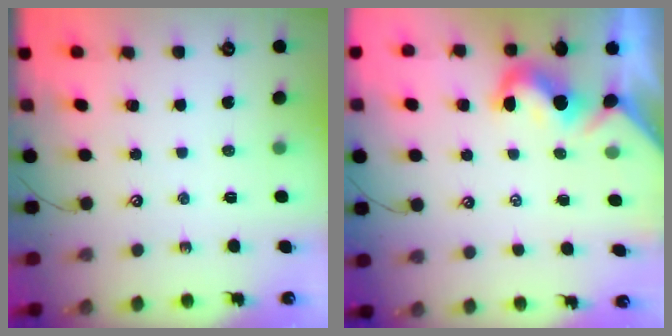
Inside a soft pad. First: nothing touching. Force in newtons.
{"total": 2.0, "press": 1.9, "slide": 0.5}